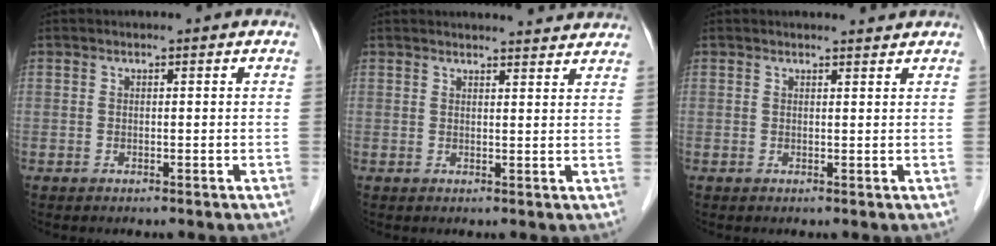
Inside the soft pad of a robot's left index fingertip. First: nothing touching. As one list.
[{"total": 8.8, "force": [8.6, 0.7, 2.0], "torque": [-0.017, 0.010, 0.084]}, {"total": 1.7, "force": [1.7, 0.0, 0.0], "torque": [-0.008, -0.002, 0.022]}]